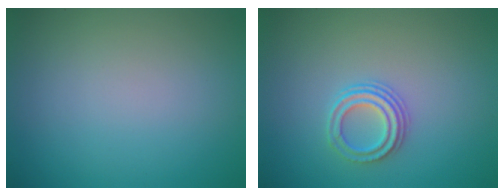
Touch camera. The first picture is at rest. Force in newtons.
{"total": 2.5, "press": 2.2, "slide": 1.2}